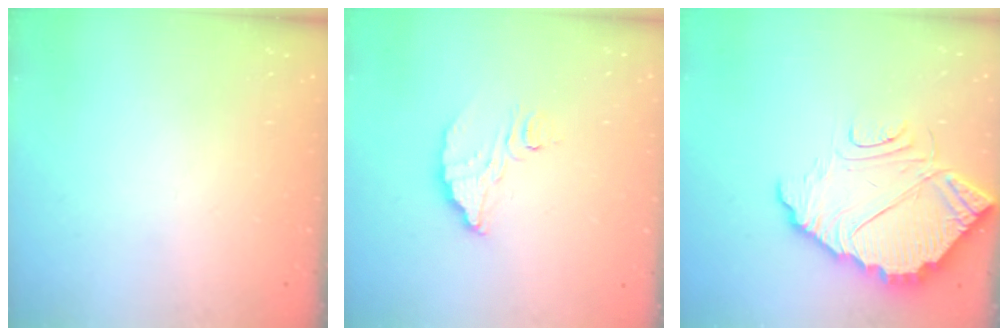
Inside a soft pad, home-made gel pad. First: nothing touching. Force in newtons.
{"total": 7.1, "press": 7.1, "slide": 0.5}
{"total": 10.3, "press": 10.2, "slide": 0.7}